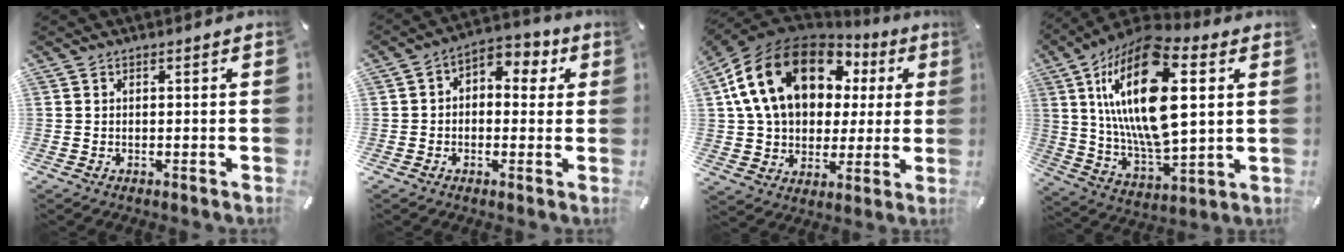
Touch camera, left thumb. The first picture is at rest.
{"total": 4.8, "force": [-0.3, 4.0, 2.7], "torque": [-0.035, 0.006, -0.012]}
{"total": 21.2, "force": [7.5, 15.2, 12.7], "torque": [-0.260, -0.015, 0.133]}
{"total": 24.5, "force": [7.5, 12.2, 19.8], "torque": [-0.411, -0.023, 0.122]}